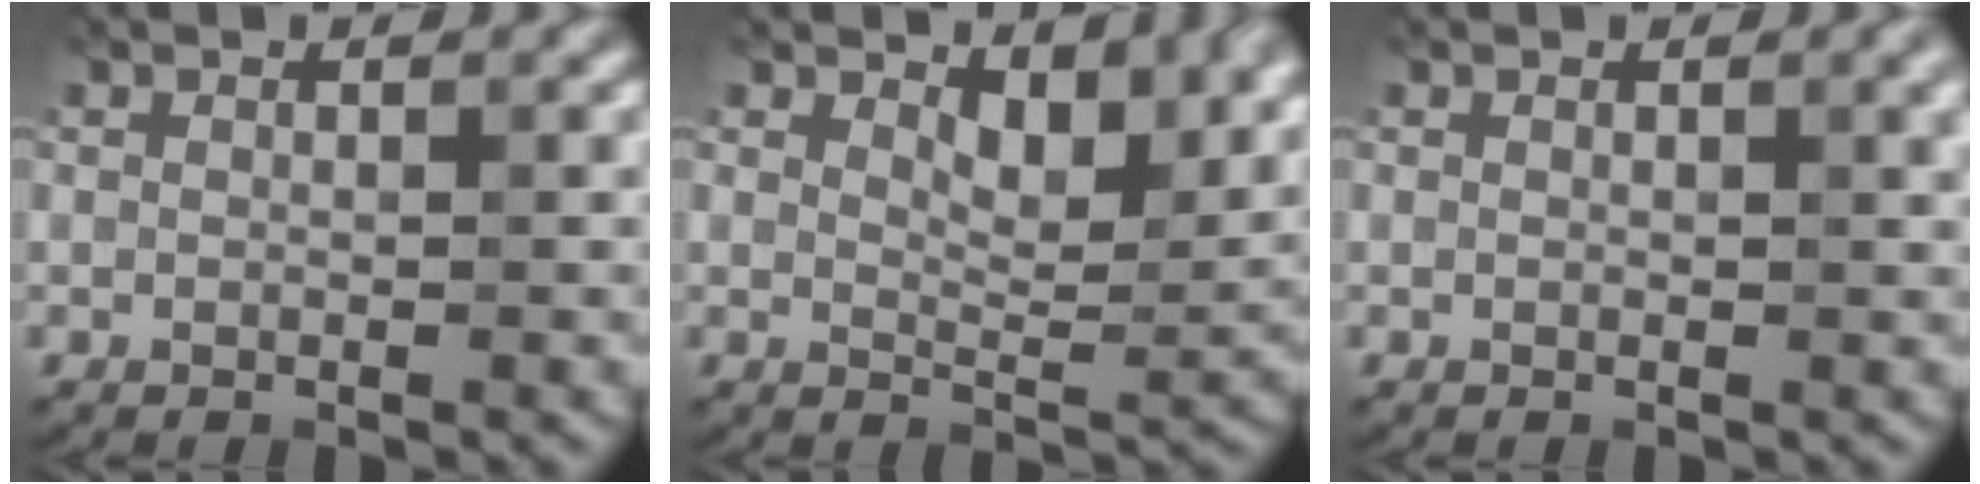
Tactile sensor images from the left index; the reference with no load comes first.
{"total": 3.4, "force": [2.7, 0.9, 1.9], "torque": [-0.044, -0.004, 0.063]}
{"total": 2.8, "force": [1.0, 1.1, 2.4], "torque": [-0.014, 0.018, 0.011]}